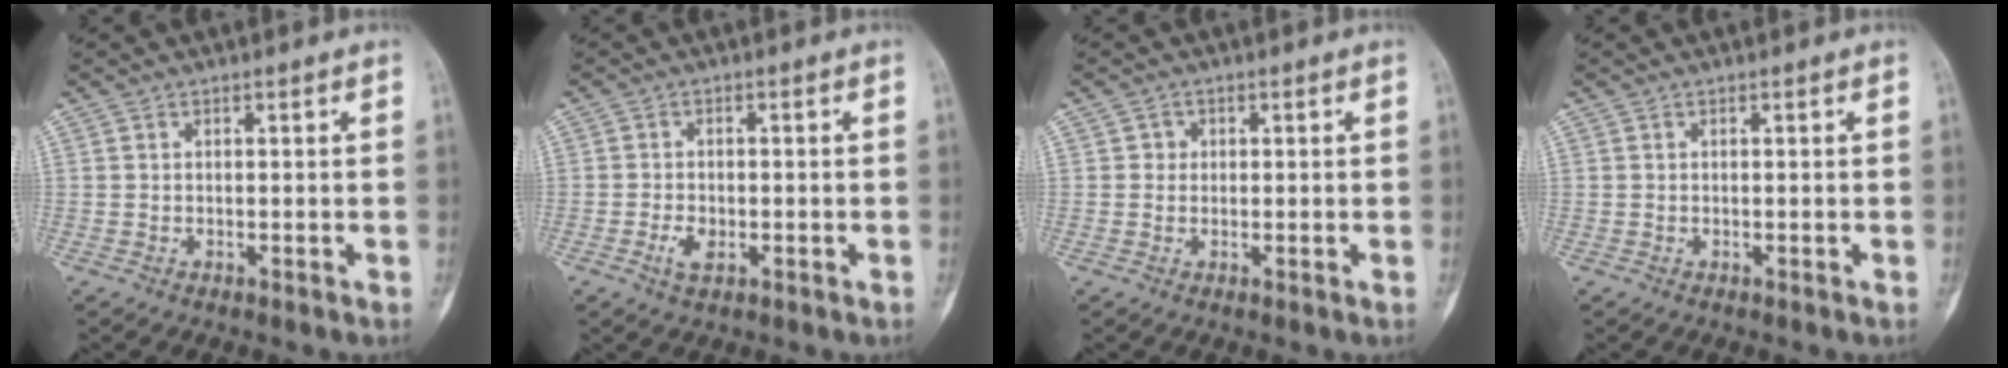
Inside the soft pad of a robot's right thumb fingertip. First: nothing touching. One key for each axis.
{"total": 3.2, "fx": -1.2, "fy": 1.9, "fz": 2.3, "tx": -0.044, "ty": 0.004, "tz": -0.020}
{"total": 1.4, "fx": 0.2, "fy": 1.3, "fz": 0.3, "tx": 0.004, "ty": 0.004, "tz": 0.000}
{"total": 0.0}